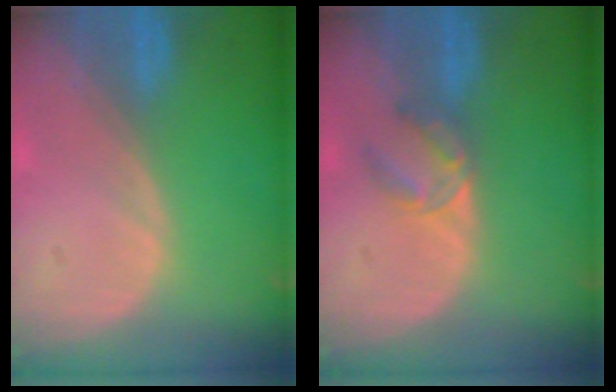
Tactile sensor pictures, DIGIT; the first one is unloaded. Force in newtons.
{"total": 3.5, "press": 3.3, "slide": 1.0}